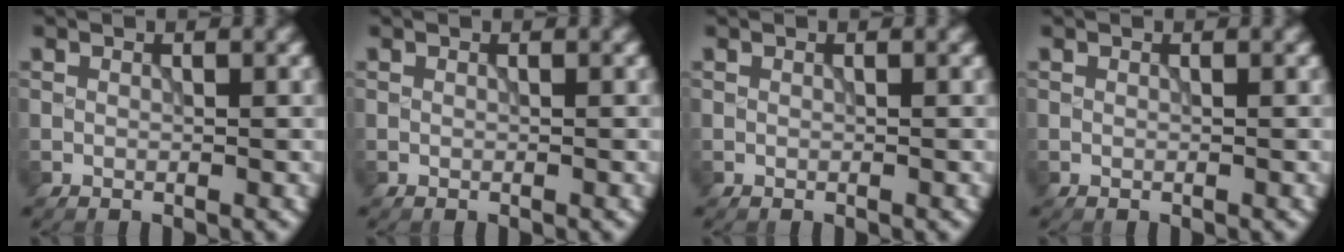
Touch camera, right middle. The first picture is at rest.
{"total": 0.0}
{"total": 0.0}
{"total": 0.0}